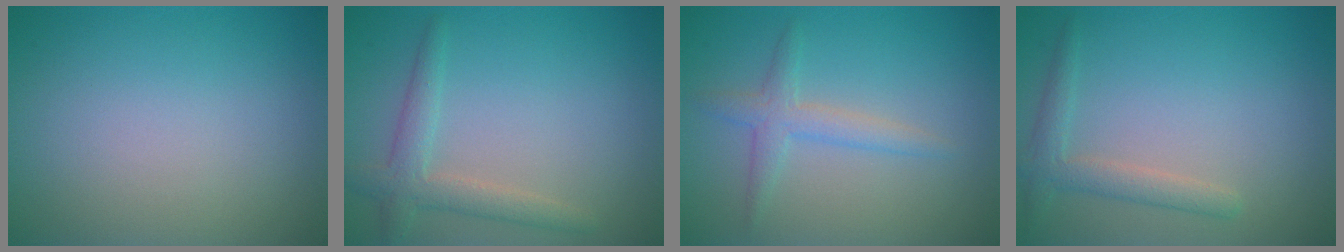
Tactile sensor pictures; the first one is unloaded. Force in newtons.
{"total": 2.7, "press": 2.7, "slide": 0.1}
{"total": 2.3, "press": 2.3, "slide": 0.1}
{"total": 2.3, "press": 2.2, "slide": 0.2}